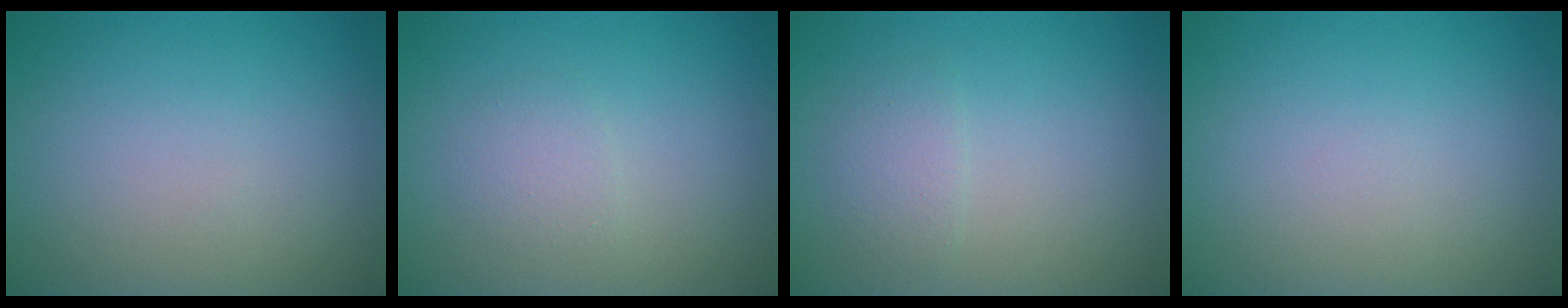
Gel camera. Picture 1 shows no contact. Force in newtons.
{"total": 1.4, "press": 1.4, "slide": 0.0}
{"total": 1.5, "press": 1.5, "slide": 0.1}
{"total": 0.0}